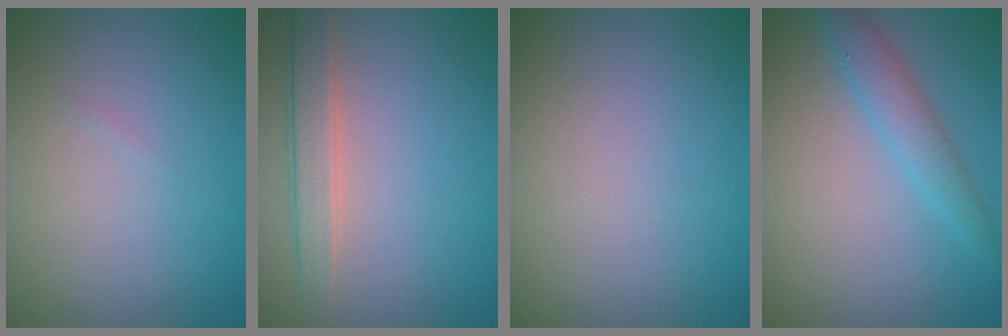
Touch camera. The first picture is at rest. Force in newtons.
{"total": 2.6, "press": 2.6, "slide": 0.2}
{"total": 0.0}
{"total": 2.9, "press": 2.9, "slide": 0.0}